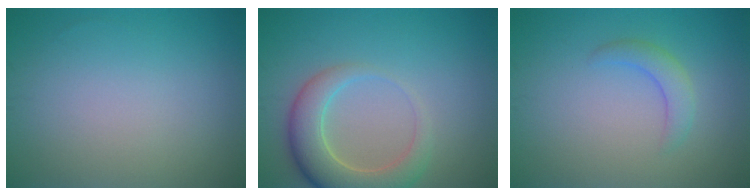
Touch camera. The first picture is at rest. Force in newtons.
{"total": 5.6, "press": 5.6, "slide": 0.7}
{"total": 2.1, "press": 2.1, "slide": 0.2}